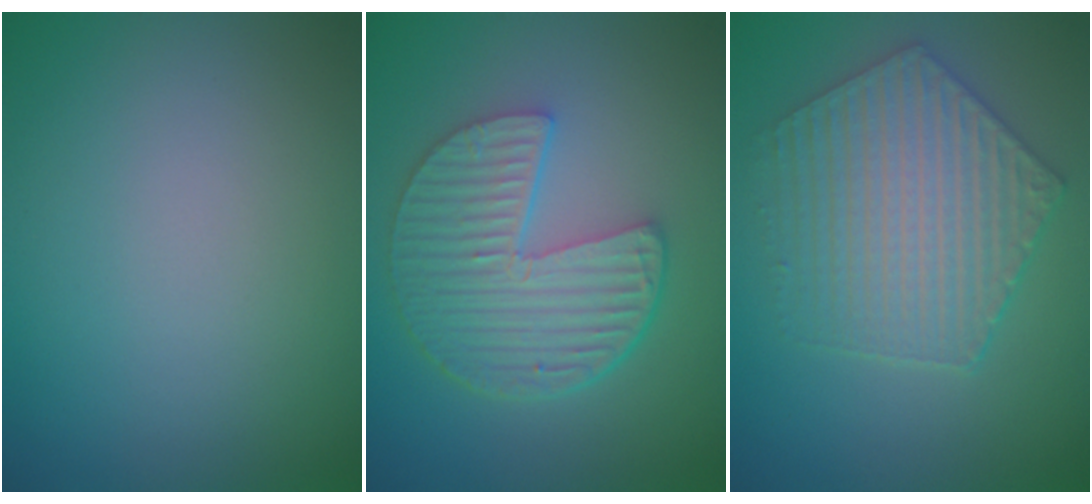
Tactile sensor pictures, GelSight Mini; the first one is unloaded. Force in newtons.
{"total": 6.2, "press": 4.4, "slide": 4.3}
{"total": 5.0, "press": 4.3, "slide": 2.6}